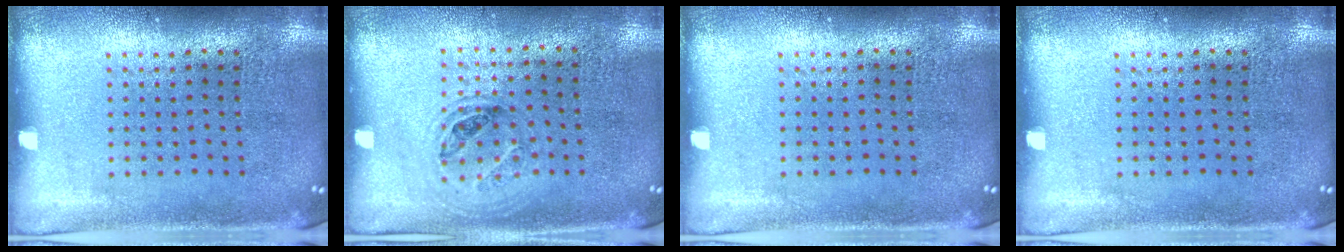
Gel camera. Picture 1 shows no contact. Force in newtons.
{"total": 0.9, "press": 0.8, "slide": 0.4}
{"total": 0.0}
{"total": 0.0}